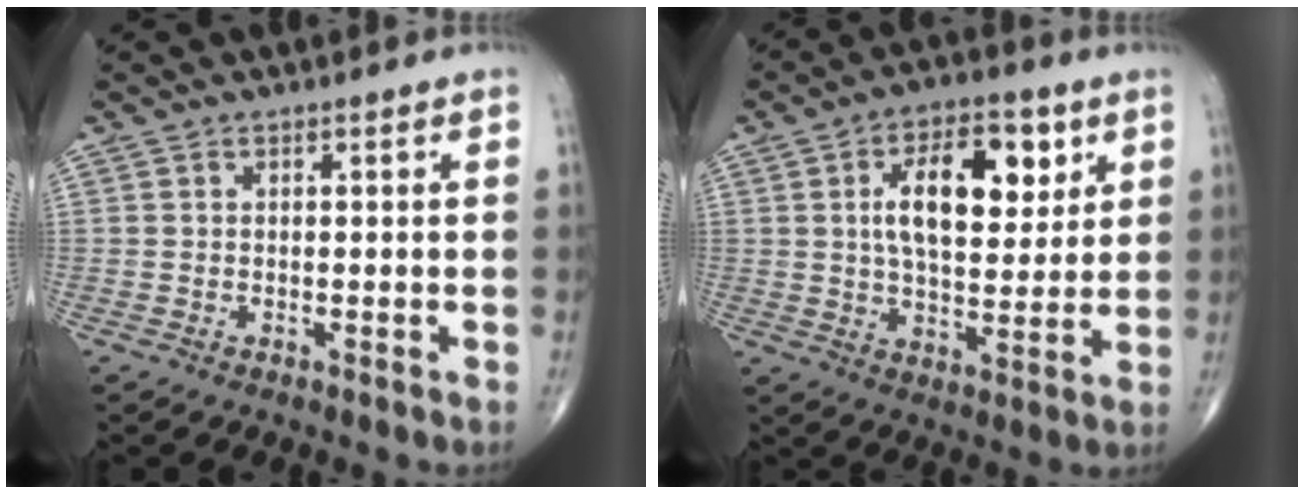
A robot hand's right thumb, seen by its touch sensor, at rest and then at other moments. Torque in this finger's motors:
{"motor_torque": [-0.58, 1.84, 1.16, 0.52, 0.11]}